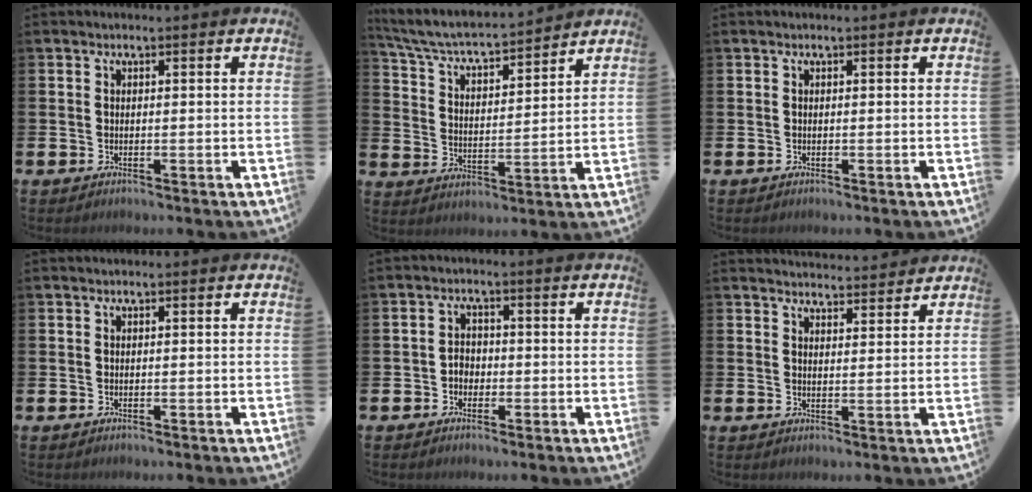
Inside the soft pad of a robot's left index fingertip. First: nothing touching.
{"total": 5.8, "force": [5.5, 0.7, 1.9], "torque": [-0.065, -0.046, 0.088]}
{"total": 0.0}
{"total": 0.0}
{"total": 2.1, "force": [-0.9, 1.7, 0.8], "torque": [-0.012, 0.005, -0.021]}
{"total": 3.7, "force": [3.7, 0.2, -0.1], "torque": [0.000, -0.025, 0.066]}